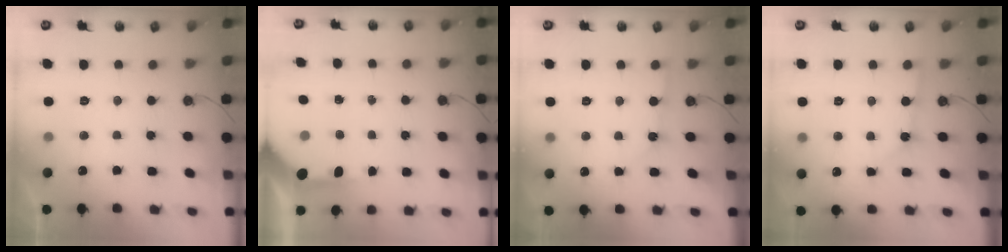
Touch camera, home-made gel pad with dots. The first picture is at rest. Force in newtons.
{"total": 5.1, "press": 5.1, "slide": 0.4}
{"total": 3.2, "press": 3.1, "slide": 0.5}
{"total": 2.5, "press": 2.5, "slide": 0.3}